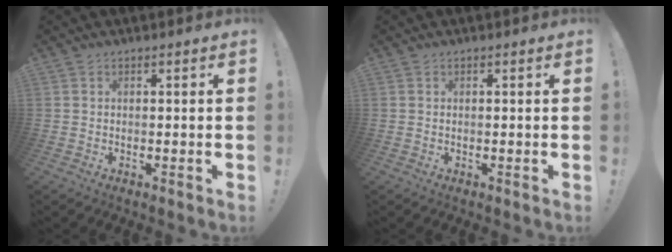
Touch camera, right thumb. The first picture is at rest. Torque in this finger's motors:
{"motor_torque": [-0.29, -0.40, -0.07, -0.11, 0.01]}